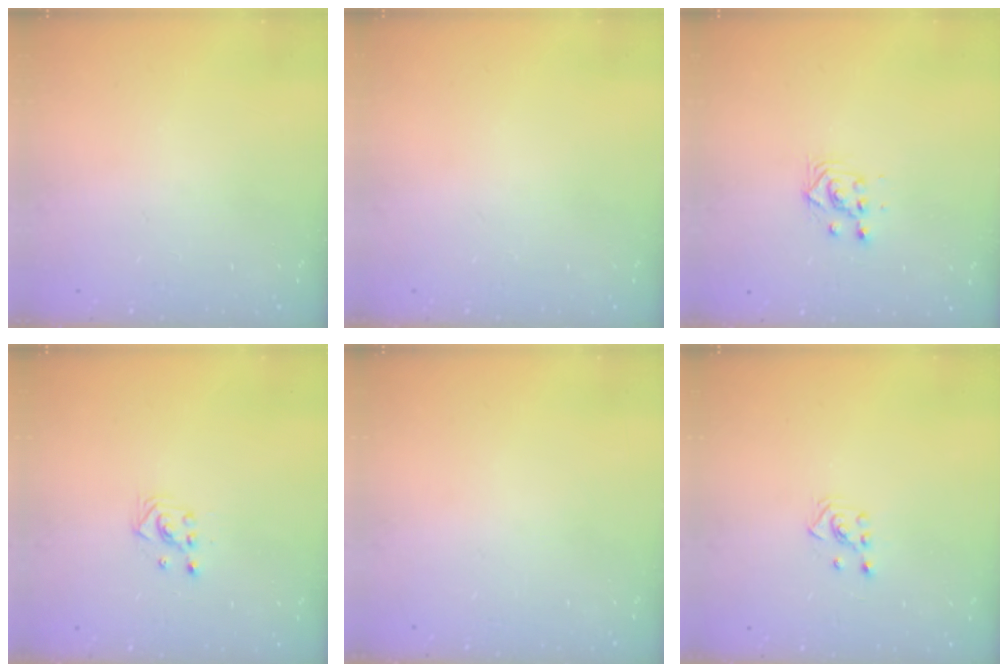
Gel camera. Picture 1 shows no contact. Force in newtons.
{"total": 0.0}
{"total": 2.8, "press": 2.8, "slide": 0.1}
{"total": 2.2, "press": 2.2, "slide": 0.2}
{"total": 0.0}
{"total": 2.3, "press": 2.2, "slide": 0.8}